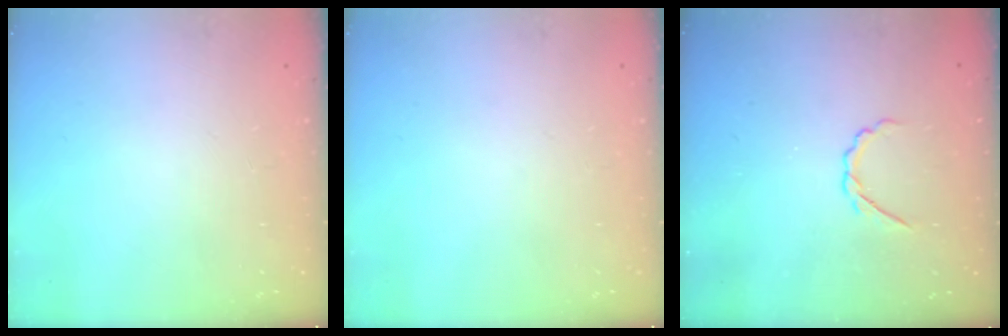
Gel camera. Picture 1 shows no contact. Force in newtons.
{"total": 0.0}
{"total": 2.4, "press": 2.3, "slide": 0.7}